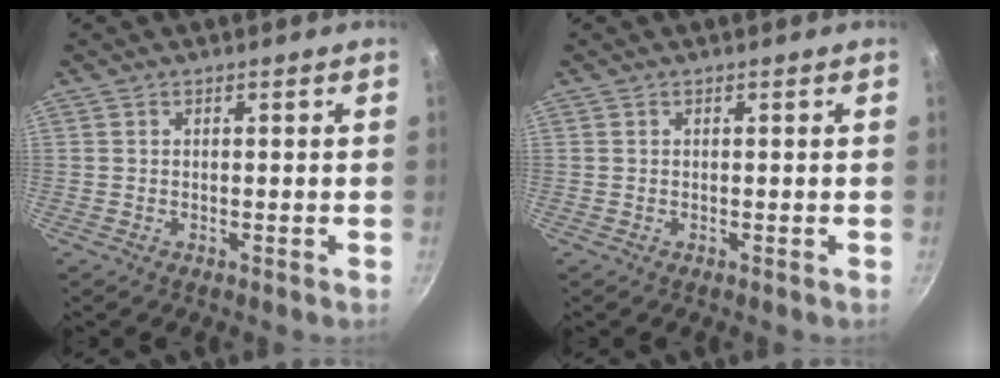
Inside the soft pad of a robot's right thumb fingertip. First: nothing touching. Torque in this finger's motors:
{"motor_torque": [0.00, 0.01, -0.17, 0.23, 0.00]}